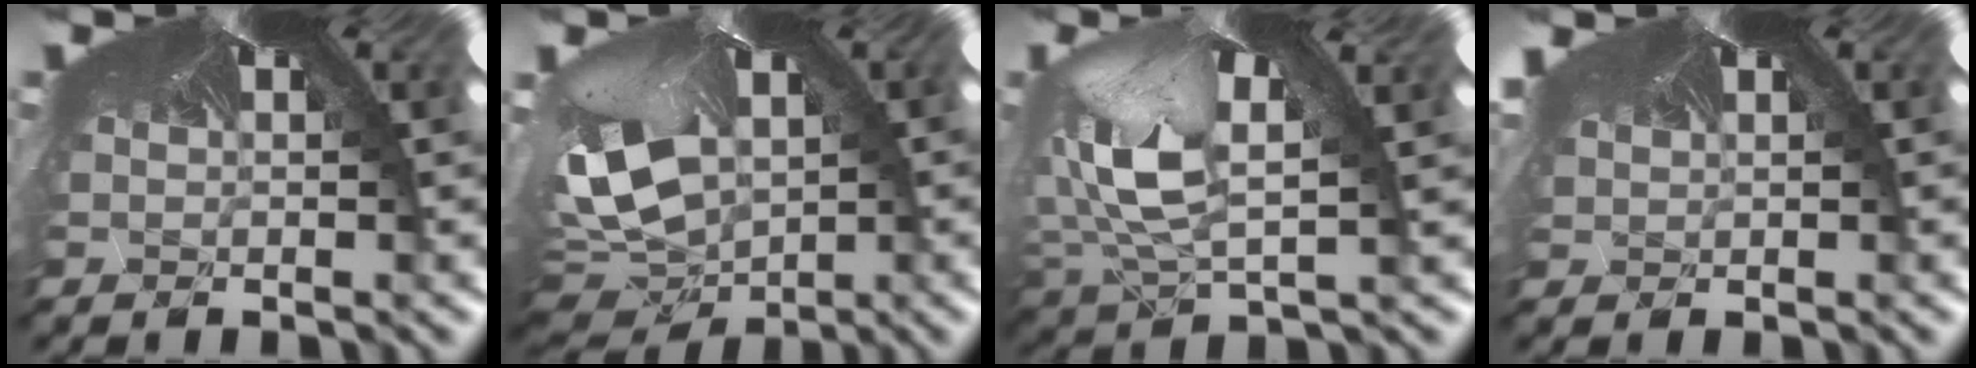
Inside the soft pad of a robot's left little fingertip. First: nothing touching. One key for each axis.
{"total": 5.0, "fx": -3.7, "fy": 3.2, "fz": 0.3, "tx": -0.076, "ty": -0.096, "tz": -0.011}
{"total": 4.5, "fx": -4.0, "fy": 2.2, "fz": 0.0, "tx": -0.085, "ty": -0.076, "tz": -0.025}
{"total": 1.3, "fx": 0.4, "fy": 1.1, "fz": 0.5, "tx": -0.033, "ty": 0.009, "tz": 0.014}